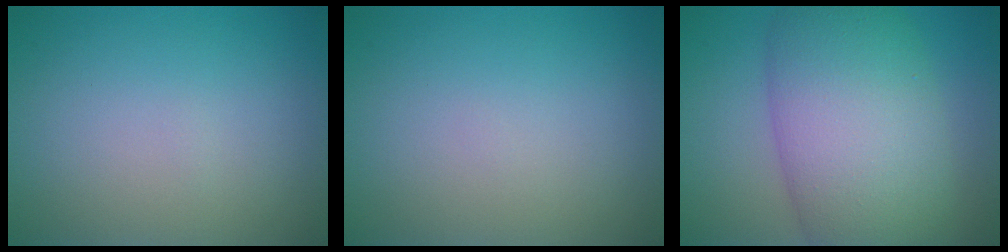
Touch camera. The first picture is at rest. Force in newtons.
{"total": 0.0}
{"total": 11.6, "press": 11.6, "slide": 0.8}